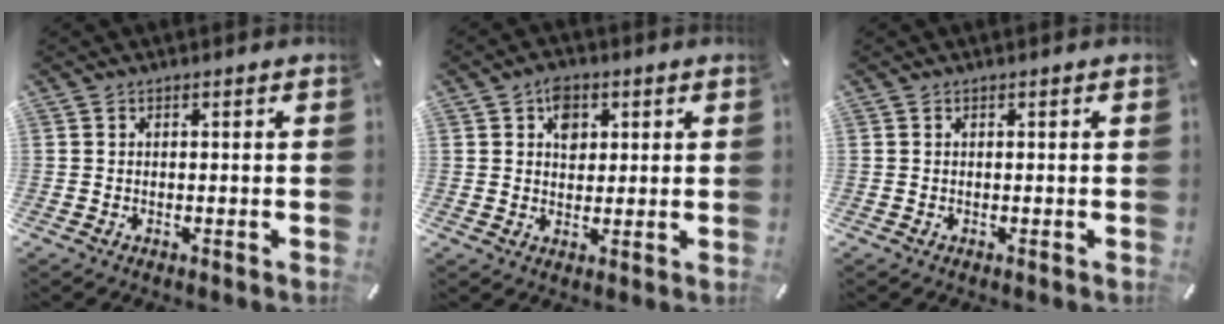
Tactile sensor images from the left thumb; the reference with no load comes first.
{"total": 5.3, "force": [1.7, 4.1, 2.9], "torque": [-0.033, -0.004, 0.023]}
{"total": 0.0}